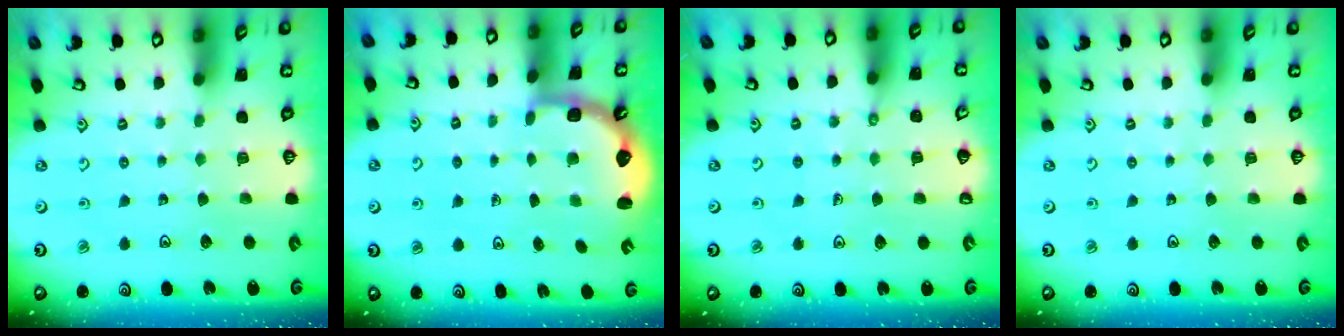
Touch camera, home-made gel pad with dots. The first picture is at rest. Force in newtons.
{"total": 2.6, "press": 2.2, "slide": 1.4}
{"total": 1.3, "press": 1.2, "slide": 0.3}
{"total": 0.0}